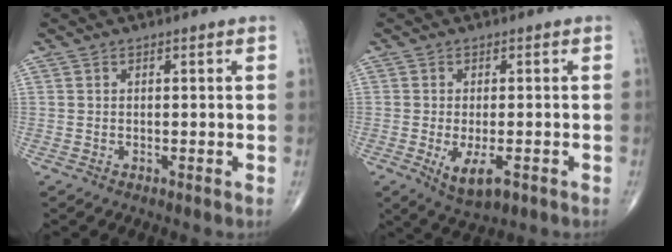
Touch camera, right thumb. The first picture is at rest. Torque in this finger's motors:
{"motor_torque": [0.09, 0.06, -0.24, -0.18, 0.03]}